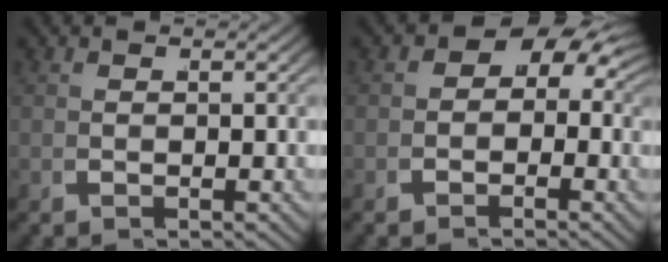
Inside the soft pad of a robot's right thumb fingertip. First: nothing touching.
{"total": 6.9, "force": [0.8, 5.6, 4.0], "torque": [-0.064, -0.003, 0.003]}